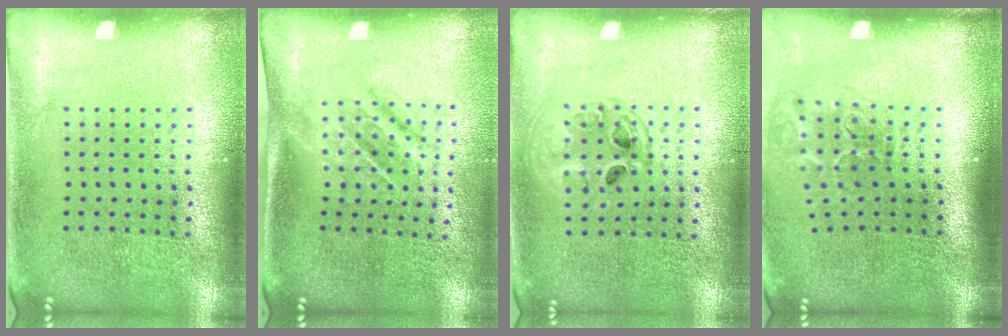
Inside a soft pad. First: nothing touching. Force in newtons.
{"total": 1.7, "press": 1.3, "slide": 1.1}
{"total": 1.3, "press": 1.2, "slide": 0.5}
{"total": 2.1, "press": 1.3, "slide": 1.6}